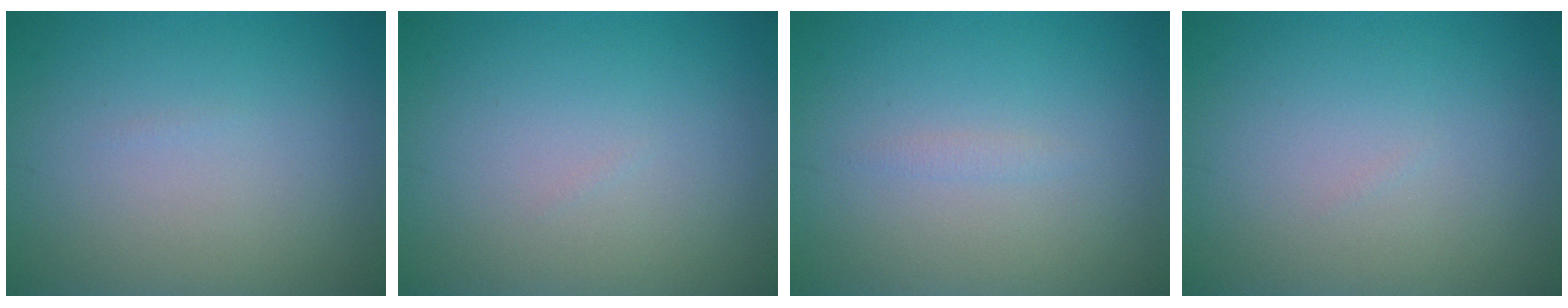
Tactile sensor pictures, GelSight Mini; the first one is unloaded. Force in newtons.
{"total": 0.0}
{"total": 0.6, "press": 0.6, "slide": 0.0}
{"total": 0.0}